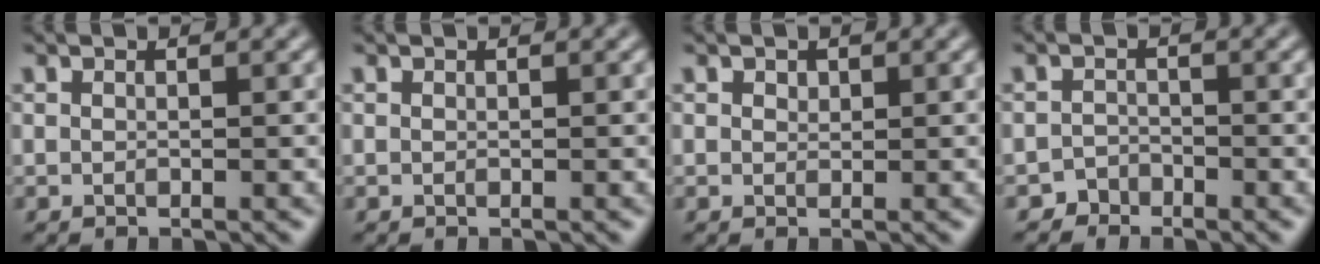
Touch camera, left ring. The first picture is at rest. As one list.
[{"total": 0.0}, {"total": 0.7, "force": [0.5, 0.5, 0.2], "torque": [-0.003, -0.002, 0.007]}, {"total": 1.4, "force": [-1.1, 0.7, -0.2], "torque": [0.012, 0.009, -0.021]}]